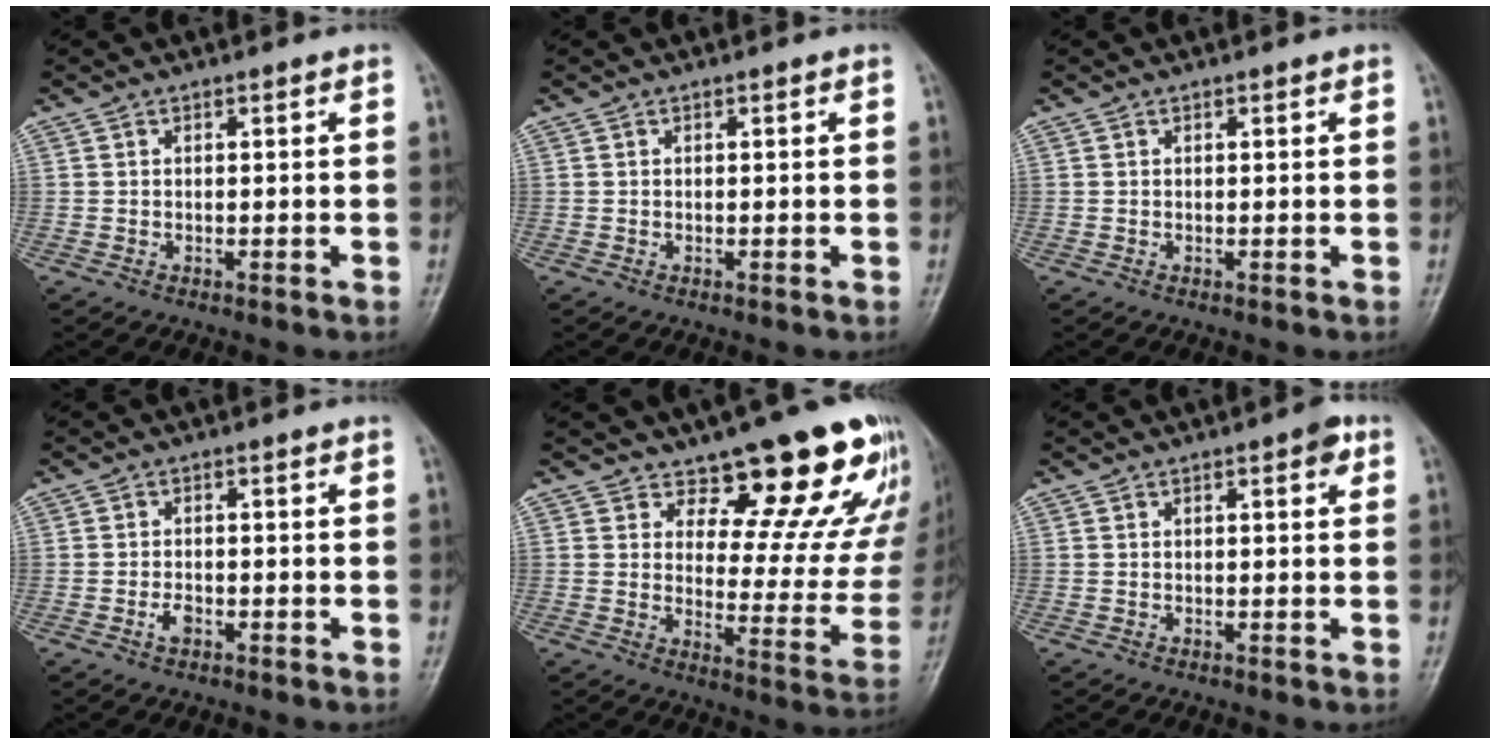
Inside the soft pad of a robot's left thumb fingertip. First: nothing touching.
{"total": 0.0}
{"total": 0.0}
{"total": 2.0, "force": [-0.9, 1.1, 1.3], "torque": [-0.024, 0.004, -0.019]}
{"total": 17.7, "force": [13.2, 6.9, 9.6], "torque": [-0.058, -0.099, 0.165]}
{"total": 2.5, "force": [1.1, 1.0, 2.1], "torque": [-0.021, 0.001, 0.010]}